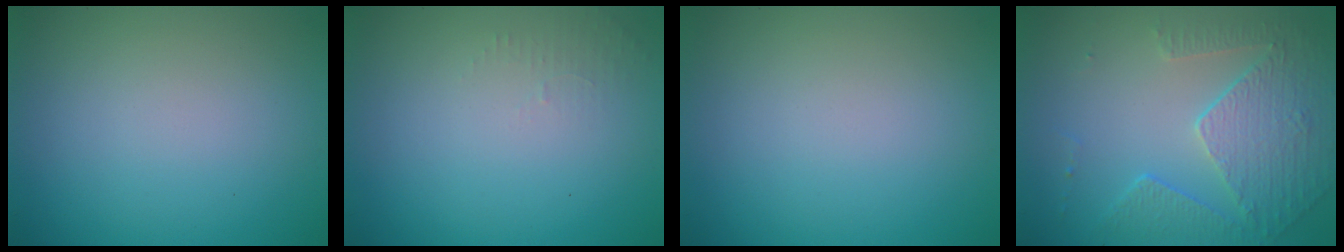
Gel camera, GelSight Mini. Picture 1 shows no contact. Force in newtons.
{"total": 1.0, "press": 0.9, "slide": 0.3}
{"total": 0.0}
{"total": 5.1, "press": 3.7, "slide": 3.6}